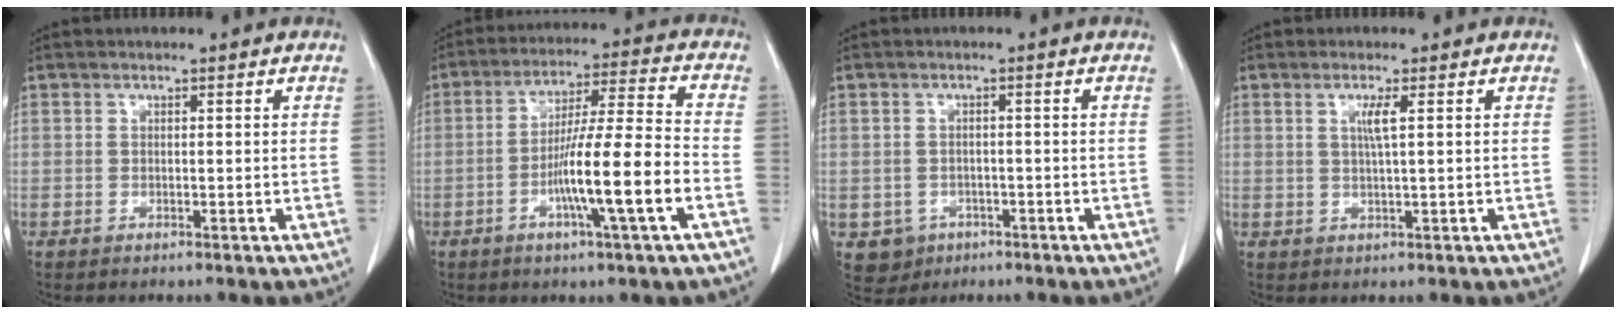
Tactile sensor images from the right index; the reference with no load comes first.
{"total": 12.6, "force": [-4.1, -0.7, 11.9], "torque": [-0.211, -0.001, -0.073]}
{"total": 3.7, "force": [-1.5, 3.3, 0.4], "torque": [-0.001, 0.009, -0.013]}
{"total": 2.3, "force": [0.6, -0.5, 2.1], "torque": [-0.047, 0.000, 0.013]}